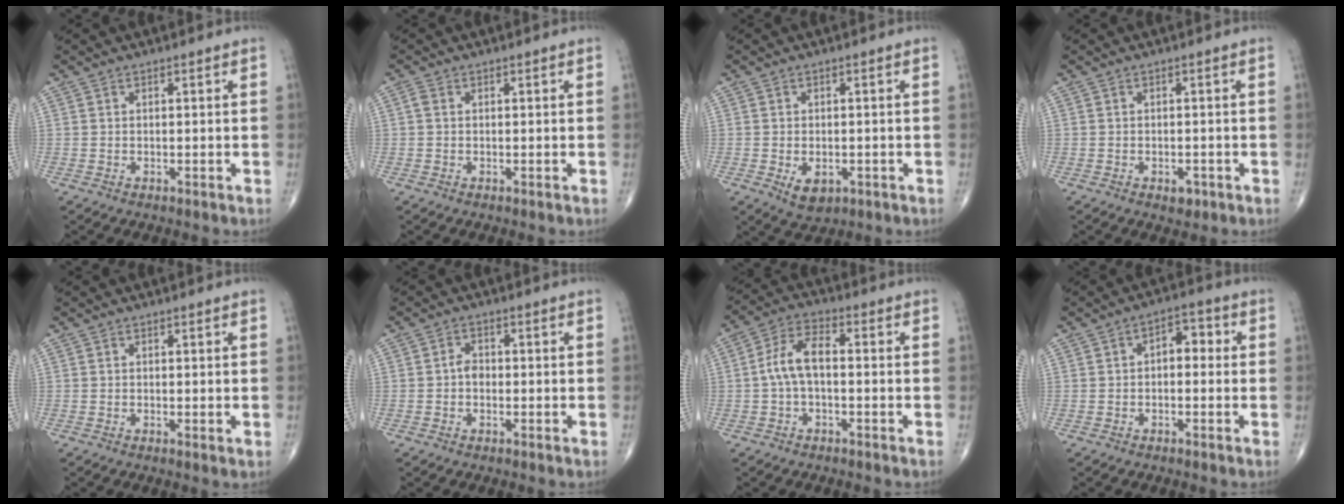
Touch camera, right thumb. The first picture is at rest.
{"total": 1.0, "force": [0.2, 0.7, 0.7], "torque": [-0.013, 0.006, 0.001]}
{"total": 4.4, "force": [-1.3, 2.8, 3.1], "torque": [-0.039, 0.000, -0.011]}
{"total": 2.0, "force": [-0.9, 1.3, 1.2], "torque": [-0.006, 0.002, -0.010]}
{"total": 0.7, "force": [0.0, 0.2, 0.7], "torque": [-0.011, -0.004, -0.002]}
{"total": 2.3, "force": [-0.4, 1.7, 1.5], "torque": [-0.012, 0.007, -0.014]}
{"total": 7.2, "force": [-0.5, 3.6, 6.2], "torque": [-0.120, 0.029, -0.019]}
{"total": 5.1, "force": [0.2, 3.1, 4.0], "torque": [-0.037, 0.019, -0.008]}